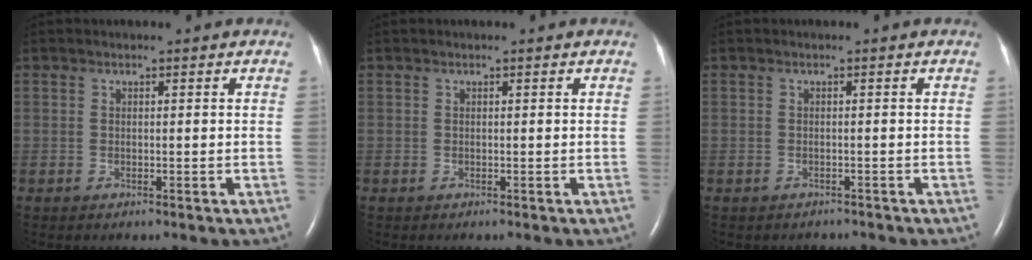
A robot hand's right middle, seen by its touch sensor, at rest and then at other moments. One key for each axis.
{"total": 0.0}
{"total": 1.5, "fx": -1.4, "fy": 0.6, "fz": -0.1, "tx": -0.004, "ty": -0.001, "tz": -0.018}